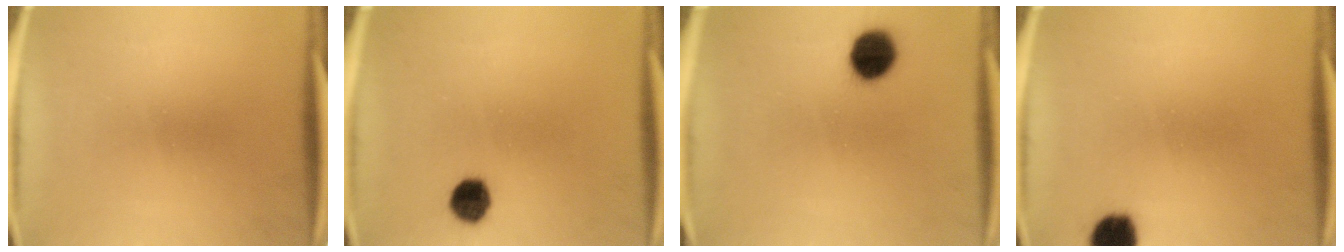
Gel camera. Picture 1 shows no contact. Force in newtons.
{"total": 5.5}
{"total": 8.6}
{"total": 6.0}